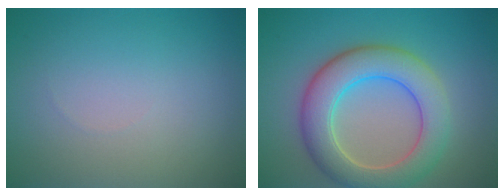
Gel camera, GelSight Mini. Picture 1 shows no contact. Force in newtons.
{"total": 7.1, "press": 7.1, "slide": 0.8}